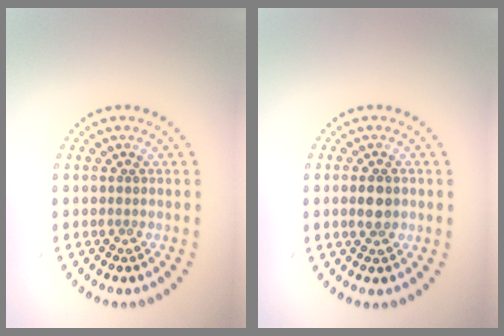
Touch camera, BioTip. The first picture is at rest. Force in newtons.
{"total": 2.6, "press": 2.6, "slide": 0.1}